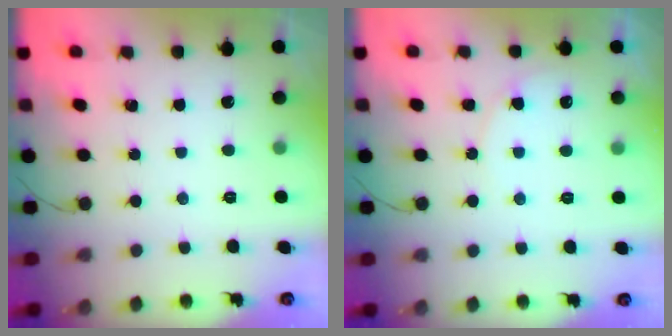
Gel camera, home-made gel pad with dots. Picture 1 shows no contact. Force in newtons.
{"total": 4.7, "press": 4.7, "slide": 0.4}